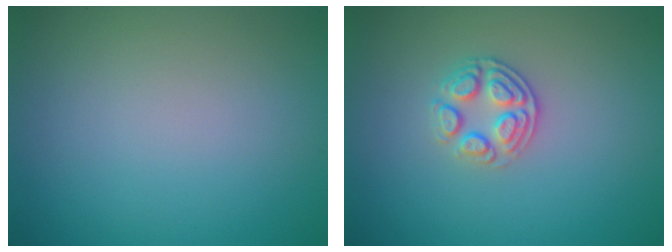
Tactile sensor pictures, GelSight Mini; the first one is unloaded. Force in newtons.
{"total": 2.6, "press": 2.5, "slide": 0.9}